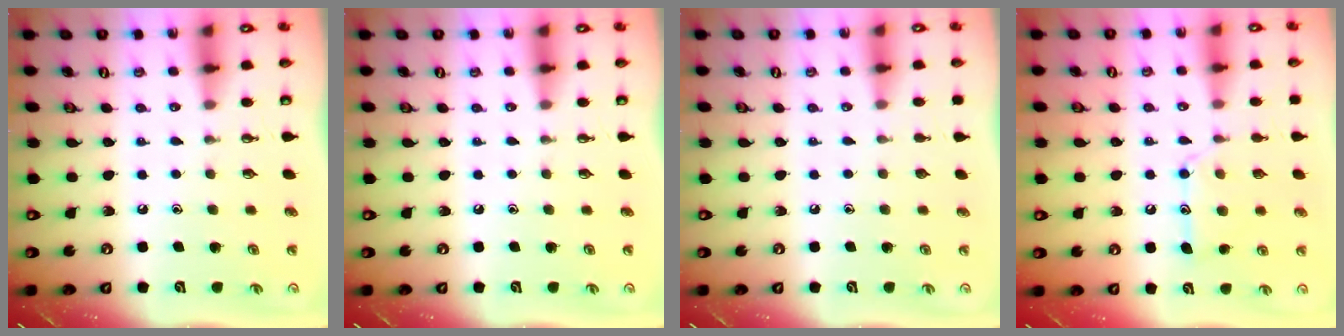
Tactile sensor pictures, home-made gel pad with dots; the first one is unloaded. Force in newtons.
{"total": 0.0}
{"total": 0.0}
{"total": 12.5, "press": 12.5, "slide": 0.8}